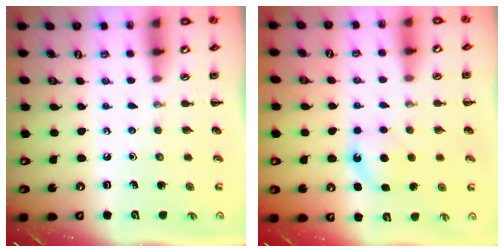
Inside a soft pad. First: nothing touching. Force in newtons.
{"total": 5.8, "press": 5.4, "slide": 1.9}